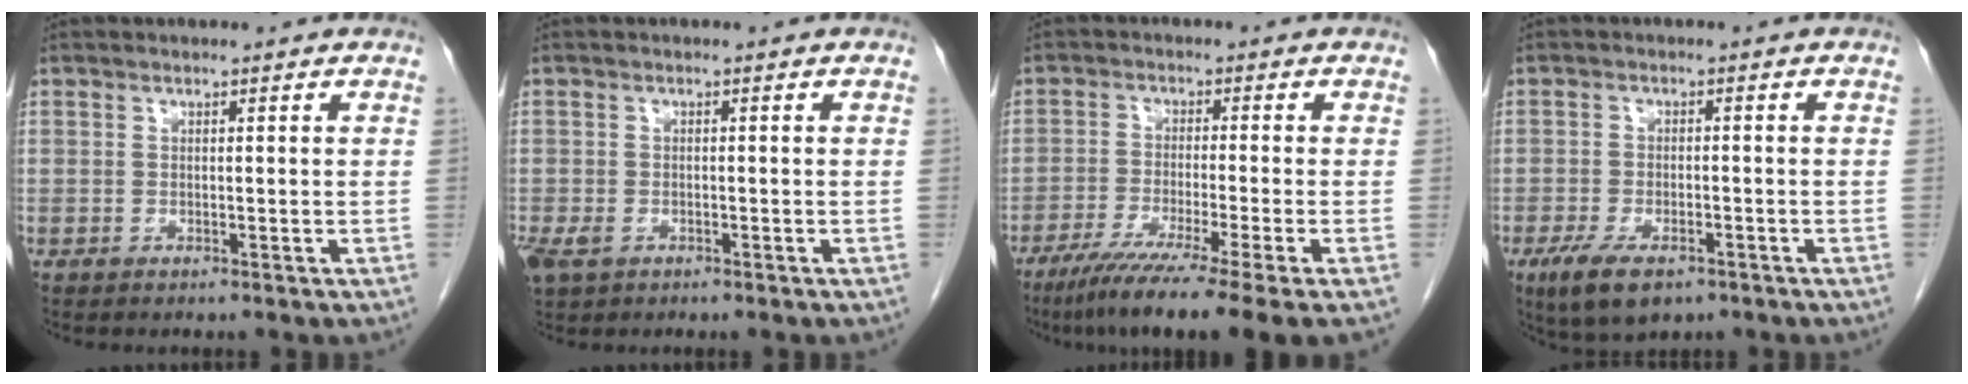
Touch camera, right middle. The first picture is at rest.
{"total": 3.6, "force": [-1.8, 2.3, 2.0], "torque": [-0.045, -0.005, -0.025]}
{"total": 12.9, "force": [-9.2, -1.7, 8.8], "torque": [-0.130, -0.043, -0.143]}
{"total": 7.0, "force": [-4.4, 2.9, 4.6], "torque": [-0.087, -0.011, -0.069]}